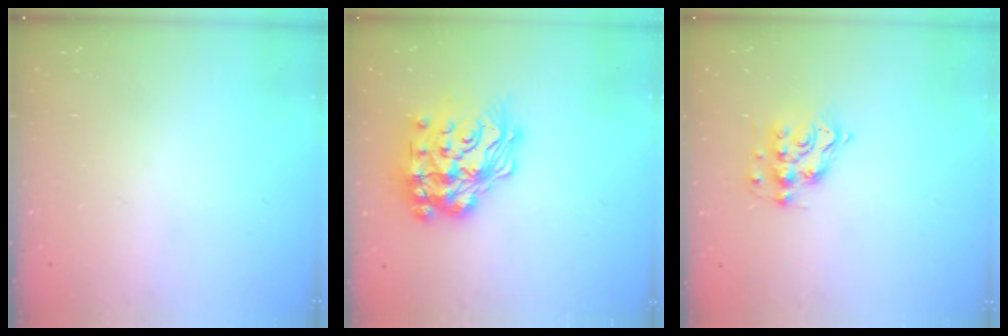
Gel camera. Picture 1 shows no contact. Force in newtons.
{"total": 26.4, "press": 26.3, "slide": 2.0}
{"total": 10.7, "press": 10.7, "slide": 0.6}